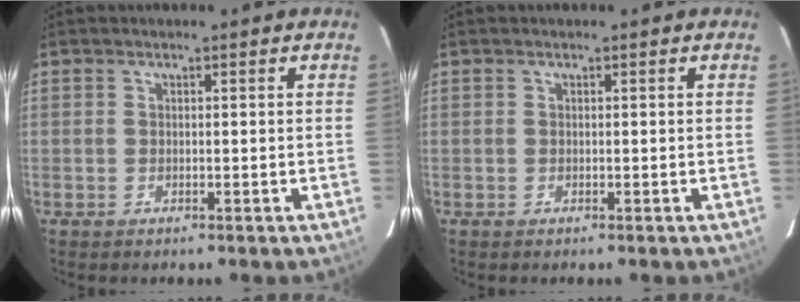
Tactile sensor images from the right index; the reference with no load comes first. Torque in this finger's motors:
{"motor_torque": [-0.01, -0.01, 0.01, 0.00]}